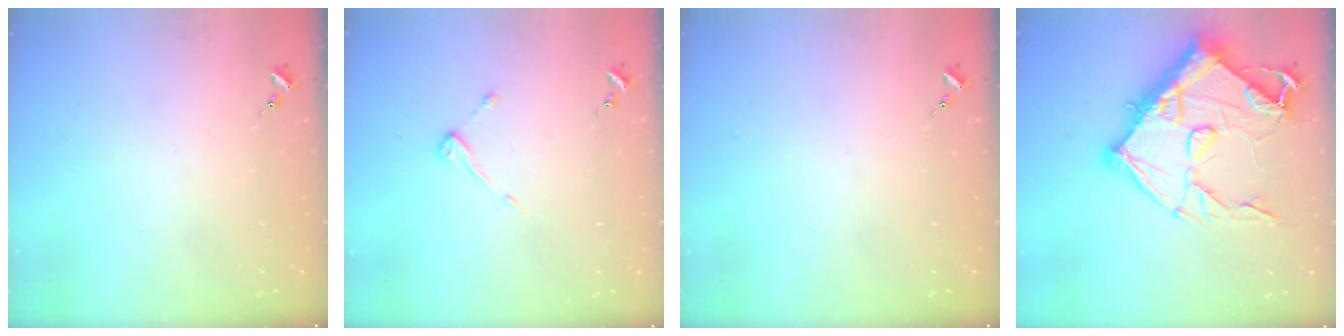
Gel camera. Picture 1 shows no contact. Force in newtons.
{"total": 4.2, "press": 4.2, "slide": 0.3}
{"total": 0.0}
{"total": 22.3, "press": 22.2, "slide": 1.4}